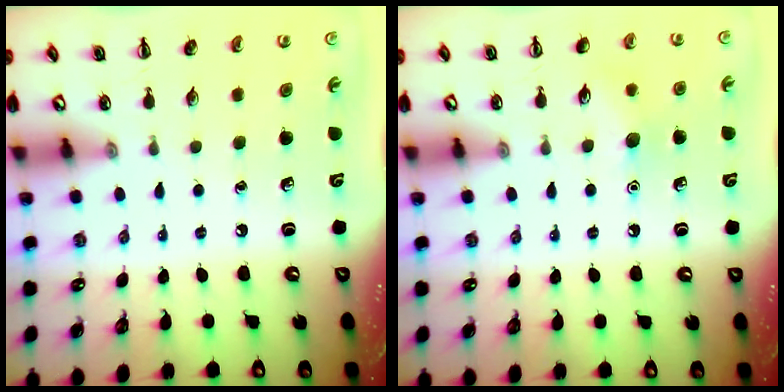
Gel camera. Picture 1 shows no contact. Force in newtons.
{"total": 8.5, "press": 8.3, "slide": 2.0}